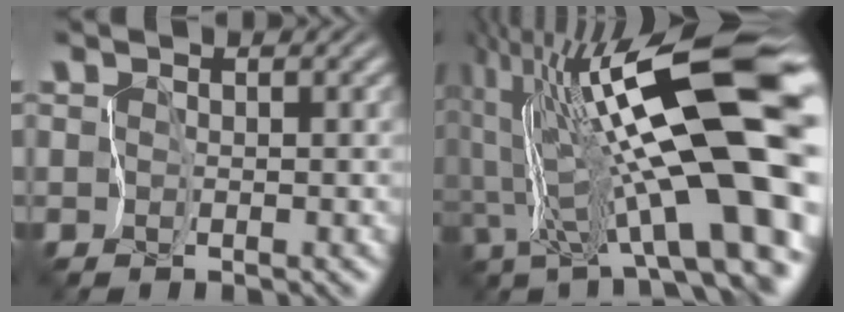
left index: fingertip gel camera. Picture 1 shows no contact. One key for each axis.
{"total": 16.0, "fx": 1.7, "fy": 3.1, "fz": 15.6, "tx": -0.252, "ty": 0.022, "tz": 0.029}